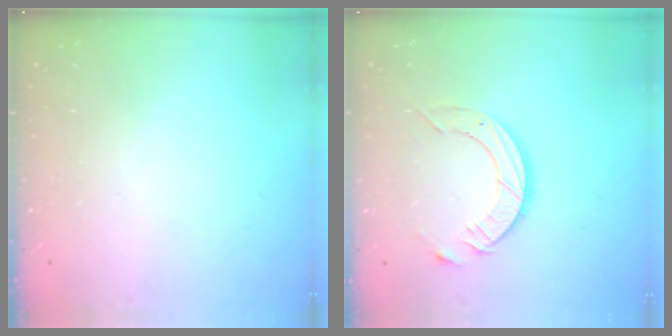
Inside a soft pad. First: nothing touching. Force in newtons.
{"total": 10.4, "press": 10.3, "slide": 0.9}